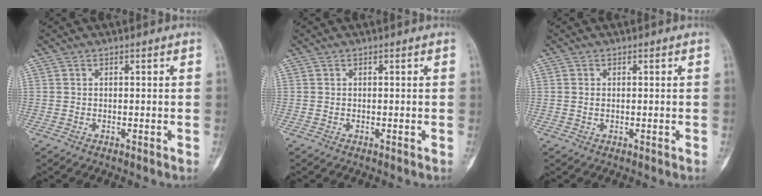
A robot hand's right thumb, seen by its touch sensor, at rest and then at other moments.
{"total": 0.0}
{"total": 0.9, "force": [0.1, 0.6, 0.6], "torque": [-0.014, 0.000, 0.003]}